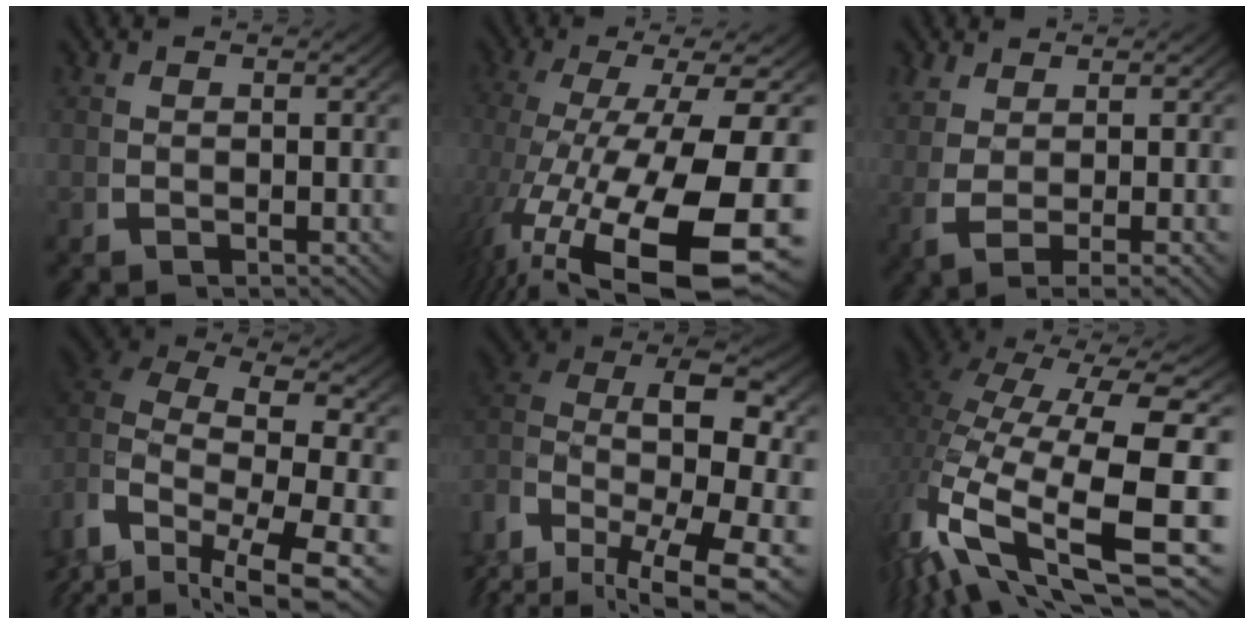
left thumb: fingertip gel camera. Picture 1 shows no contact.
{"total": 15.6, "force": [-2.8, 8.1, 13.1], "torque": [-0.281, -0.068, 0.008]}
{"total": 3.2, "force": [0.6, 0.6, 3.1], "torque": [-0.067, -0.008, 0.025]}
{"total": 12.1, "force": [-1.4, 8.4, 8.5], "torque": [-0.180, -0.047, -0.006]}
{"total": 15.6, "force": [-0.1, 11.1, 11.0], "torque": [-0.227, -0.054, 0.017]}
{"total": 16.3, "force": [-0.8, 9.3, 13.3], "torque": [-0.293, -0.065, 0.023]}